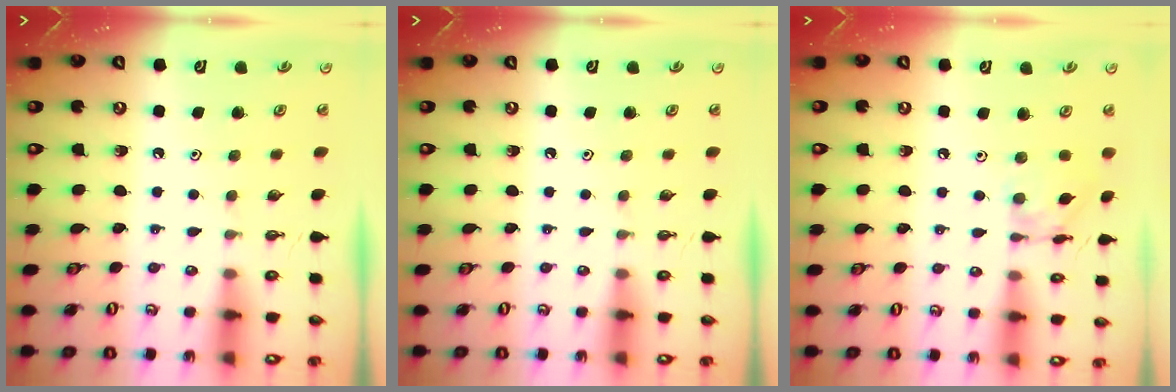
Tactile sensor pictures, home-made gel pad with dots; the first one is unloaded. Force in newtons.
{"total": 0.0}
{"total": 9.0, "press": 9.0, "slide": 0.8}